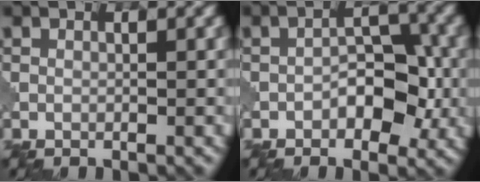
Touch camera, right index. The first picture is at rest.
{"total": 4.2, "force": [-1.5, 2.4, 3.2], "torque": [-0.040, 0.008, -0.025]}